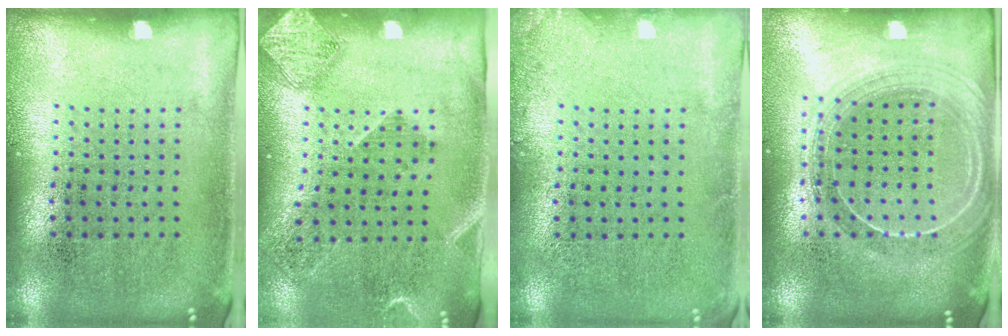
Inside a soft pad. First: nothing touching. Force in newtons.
{"total": 1.8, "press": 1.4, "slide": 1.2}
{"total": 1.2, "press": 1.2, "slide": 0.2}
{"total": 2.1, "press": 1.9, "slide": 1.0}